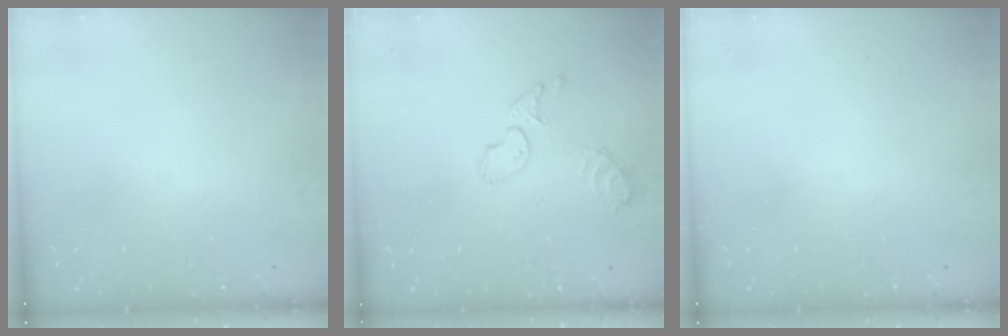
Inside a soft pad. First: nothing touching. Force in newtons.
{"total": 7.5, "press": 7.5, "slide": 1.0}
{"total": 0.0}